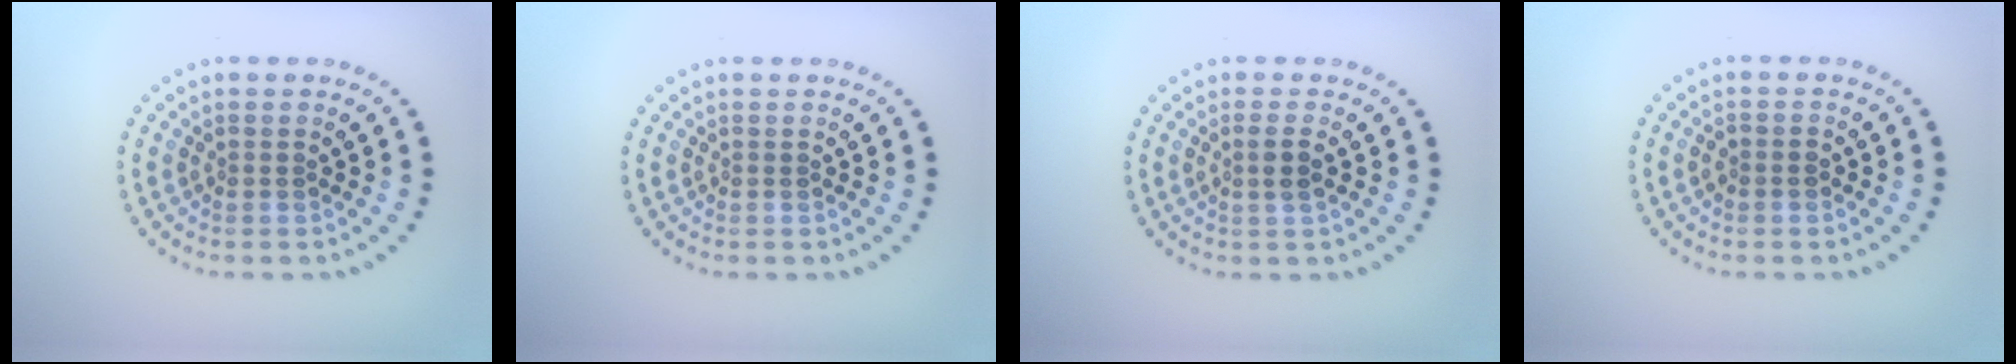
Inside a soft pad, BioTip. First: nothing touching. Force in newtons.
{"total": 0.0}
{"total": 1.4, "press": 1.2, "slide": 0.7}
{"total": 1.0, "press": 0.9, "slide": 0.3}